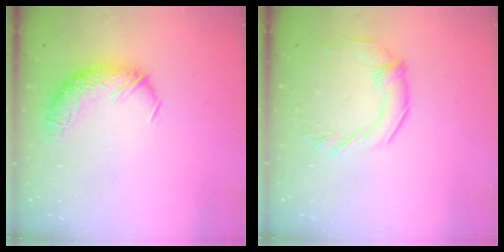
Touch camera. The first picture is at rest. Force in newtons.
{"total": 0.8, "press": 0.6, "slide": 0.5}